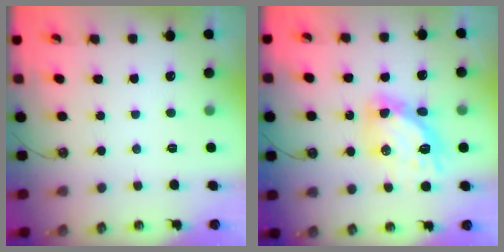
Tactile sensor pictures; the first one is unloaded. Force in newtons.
{"total": 13.1, "press": 13.0, "slide": 1.4}